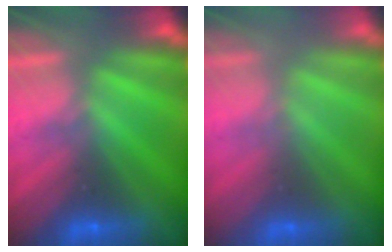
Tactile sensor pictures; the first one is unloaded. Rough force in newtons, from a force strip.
{"total": 2.9}